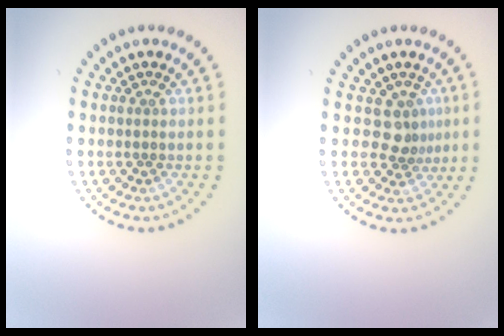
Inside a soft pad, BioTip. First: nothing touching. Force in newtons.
{"total": 2.4, "press": 1.7, "slide": 1.6}